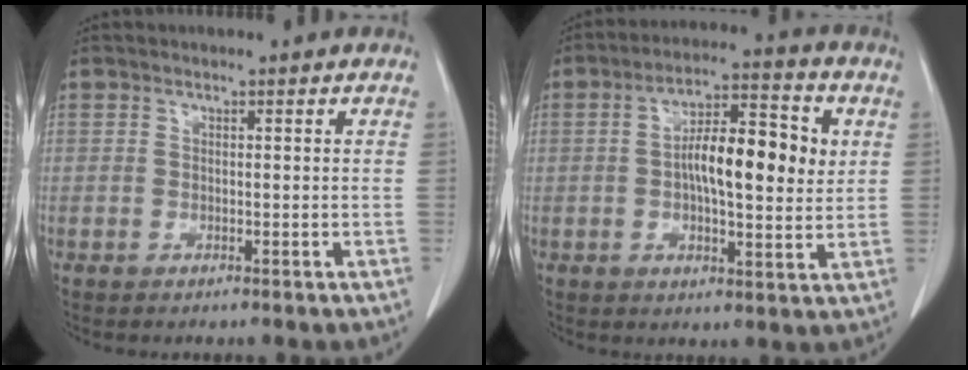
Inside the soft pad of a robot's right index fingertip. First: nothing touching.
{"total": 12.5, "force": [1.6, 3.7, 11.8], "torque": [-0.198, 0.022, 0.018]}